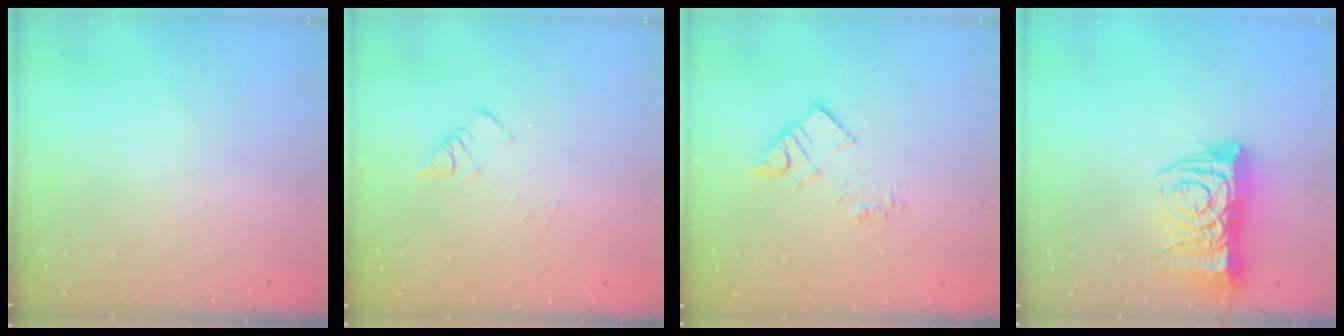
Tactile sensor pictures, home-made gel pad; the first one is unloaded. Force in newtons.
{"total": 4.1, "press": 4.0, "slide": 0.7}
{"total": 7.1, "press": 7.1, "slide": 0.6}
{"total": 11.3, "press": 11.2, "slide": 1.4}